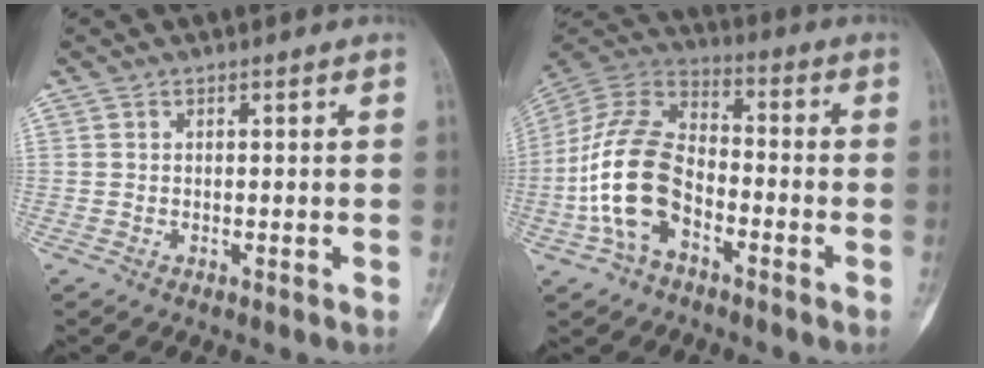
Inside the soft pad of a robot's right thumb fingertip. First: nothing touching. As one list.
[{"total": 16.4, "force": [-5.0, 9.7, 12.2], "torque": [-0.243, 0.040, -0.101]}]